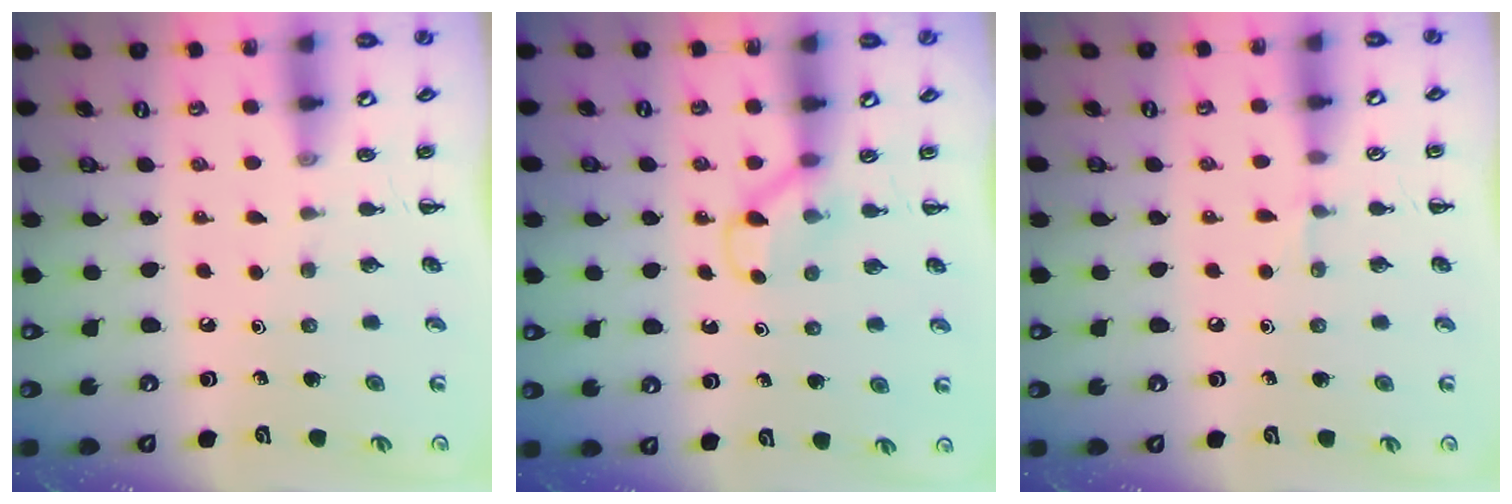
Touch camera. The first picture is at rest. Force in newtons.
{"total": 4.0, "press": 3.8, "slide": 1.2}
{"total": 3.9, "press": 3.6, "slide": 1.4}